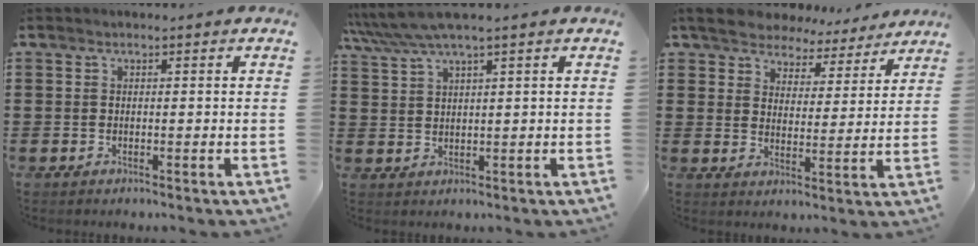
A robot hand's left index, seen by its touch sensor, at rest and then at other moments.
{"total": 4.7, "force": [3.6, 0.0, 3.0], "torque": [-0.067, -0.005, 0.064]}
{"total": 5.7, "force": [5.6, 1.2, 0.1], "torque": [-0.035, -0.035, 0.099]}